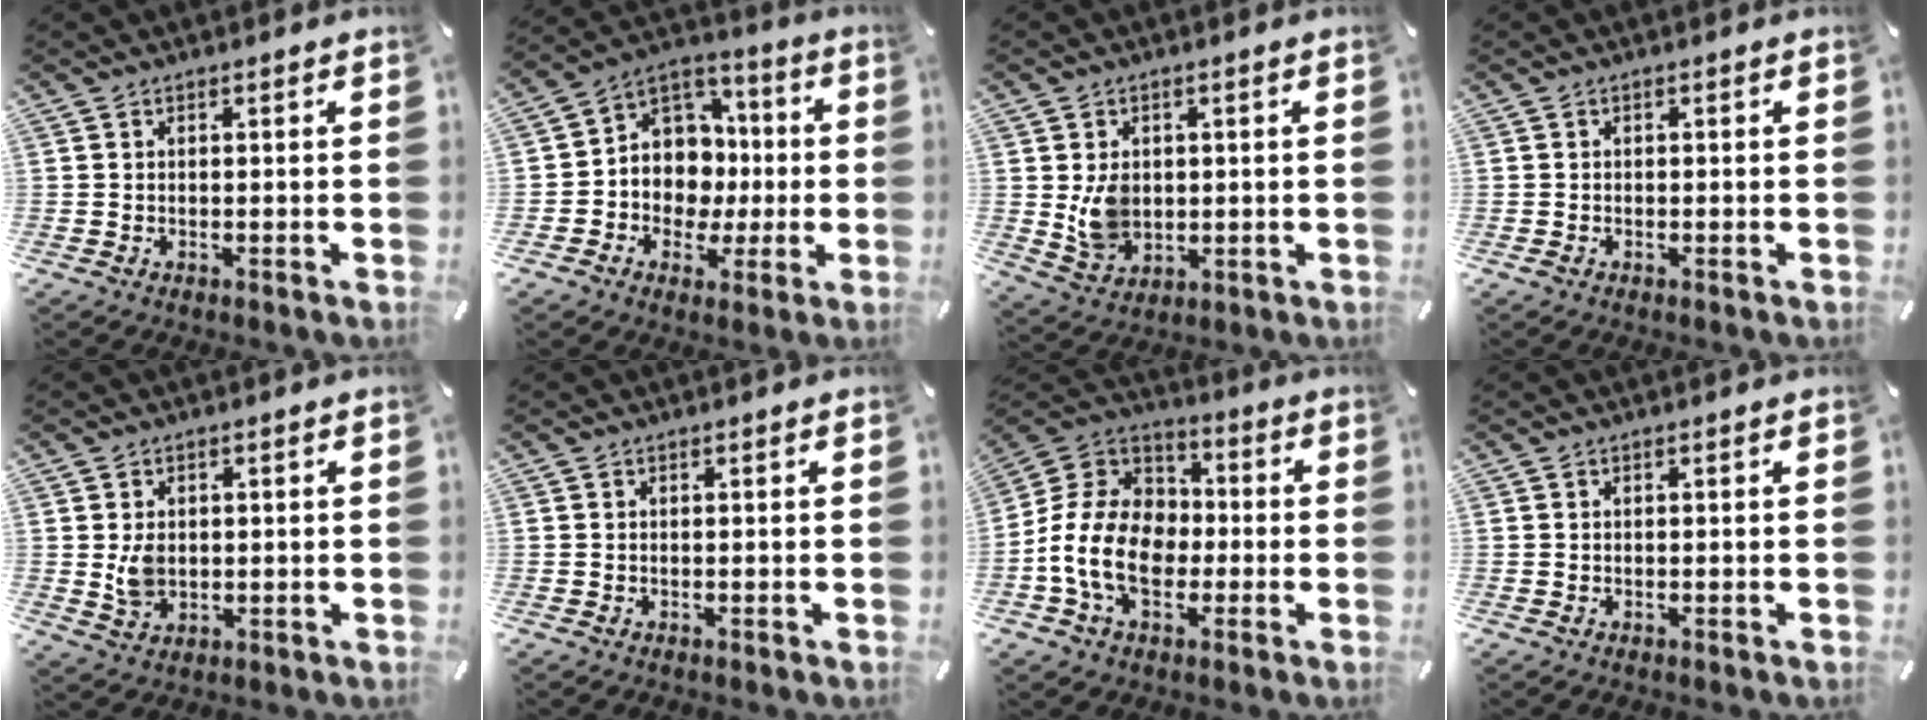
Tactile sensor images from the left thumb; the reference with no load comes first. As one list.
[{"total": 11.0, "force": [-1.0, 10.6, 2.6], "torque": [-0.049, -0.003, -0.006]}, {"total": 7.2, "force": [0.6, 6.1, 3.6], "torque": [-0.063, -0.008, 0.009]}, {"total": 0.7, "force": [-0.3, 0.5, 0.4], "torque": [-0.008, 0.000, -0.006]}, {"total": 5.1, "force": [0.3, 4.1, 3.1], "torque": [-0.057, -0.005, 0.003]}, {"total": 0.0}, {"total": 15.2, "force": [-4.1, 11.7, 8.7], "torque": [-0.191, 0.027, -0.073]}, {"total": 0.0}]